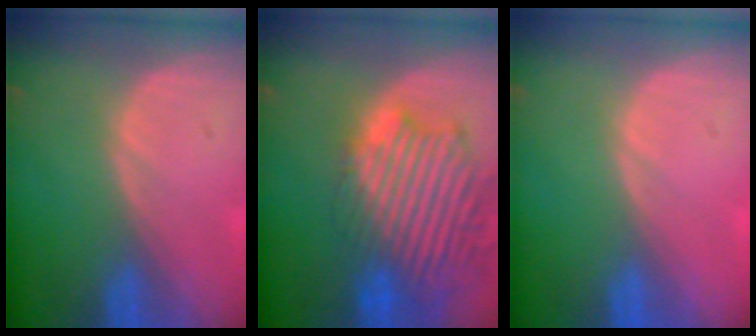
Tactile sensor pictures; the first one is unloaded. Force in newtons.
{"total": 13.9, "press": 11.8, "slide": 7.3}
{"total": 0.0}